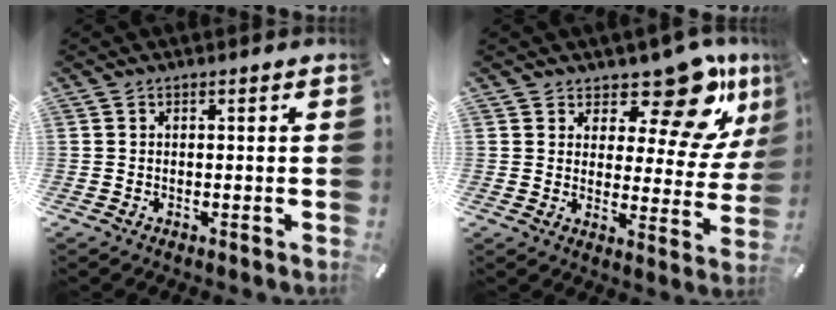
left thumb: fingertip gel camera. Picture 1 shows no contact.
{"total": 15.6, "force": [11.7, 6.1, 8.3], "torque": [-0.114, -0.092, 0.197]}